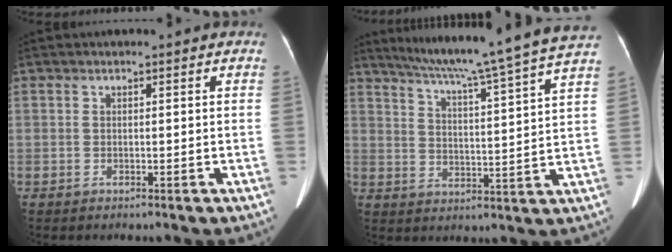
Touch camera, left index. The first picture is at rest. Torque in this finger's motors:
{"motor_torque": [-0.68, -0.62, 0.00, 0.08]}